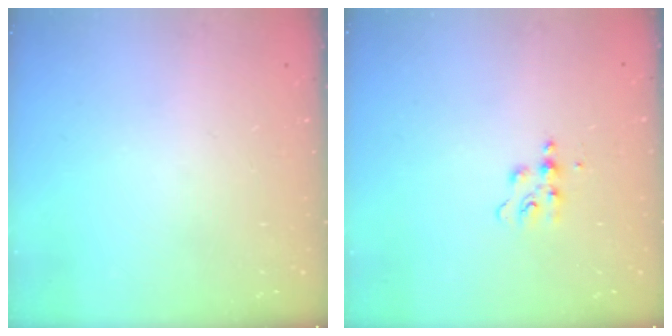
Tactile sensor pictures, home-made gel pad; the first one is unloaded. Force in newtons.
{"total": 6.1, "press": 6.1, "slide": 0.6}